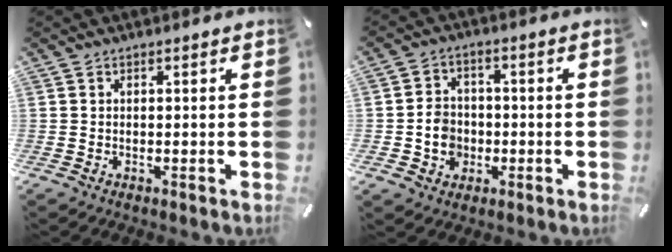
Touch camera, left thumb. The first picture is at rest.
{"total": 6.9, "force": [-1.5, 6.2, 2.6], "torque": [-0.048, 0.009, -0.028]}